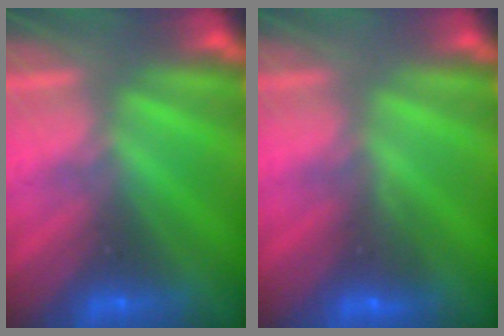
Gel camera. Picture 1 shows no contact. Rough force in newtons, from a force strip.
{"total": 2.9}